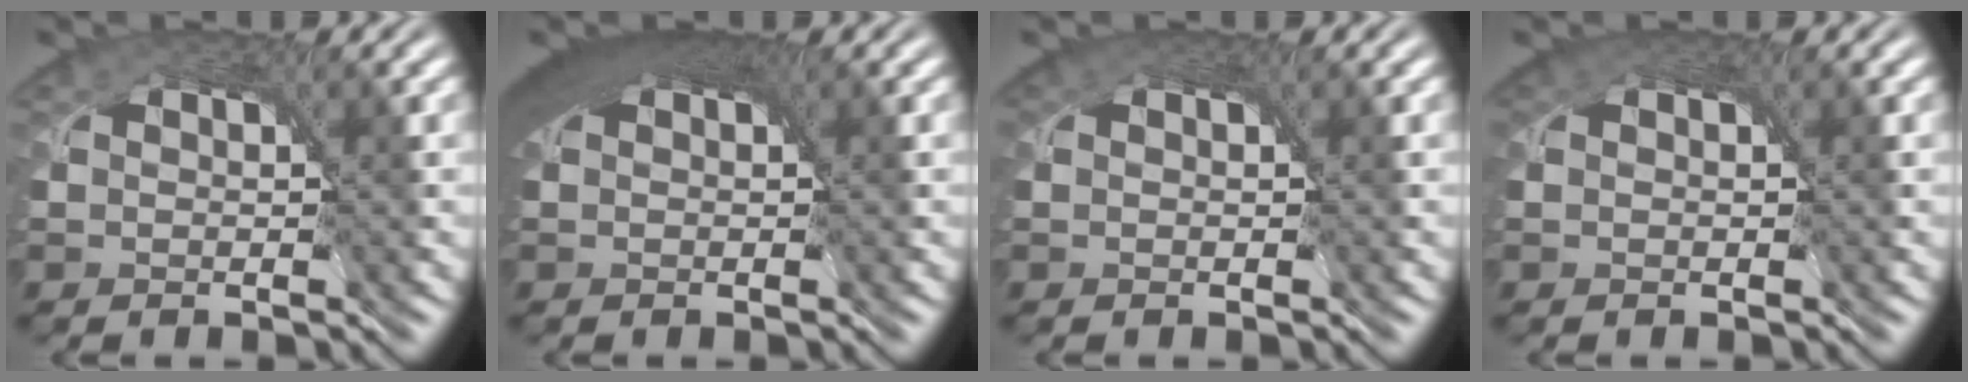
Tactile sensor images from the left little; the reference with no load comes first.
{"total": 6.6, "force": [3.0, 3.3, 4.9], "torque": [-0.085, 0.015, 0.034]}
{"total": 1.0, "force": [0.5, 0.7, 0.6], "torque": [-0.011, 0.001, 0.006]}
{"total": 1.0, "force": [0.6, 0.6, 0.5], "torque": [-0.010, 0.002, 0.006]}